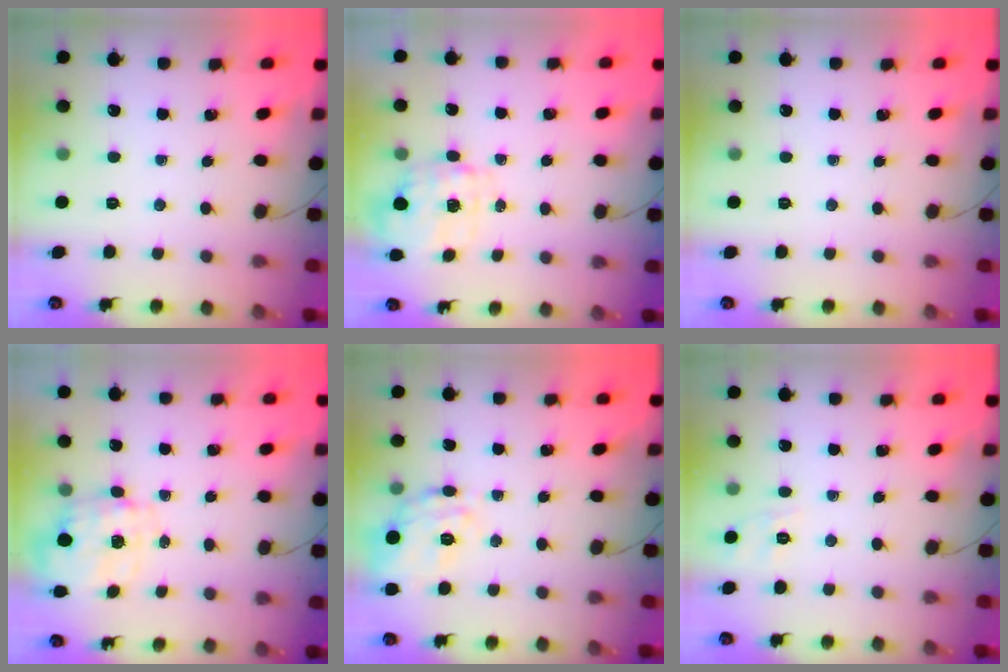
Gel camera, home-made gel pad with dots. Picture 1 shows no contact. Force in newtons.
{"total": 3.9, "press": 3.8, "slide": 0.8}
{"total": 0.0}
{"total": 2.7, "press": 2.6, "slide": 0.9}
{"total": 16.5, "press": 16.5, "slide": 0.5}
{"total": 2.2, "press": 1.1, "slide": 1.9}